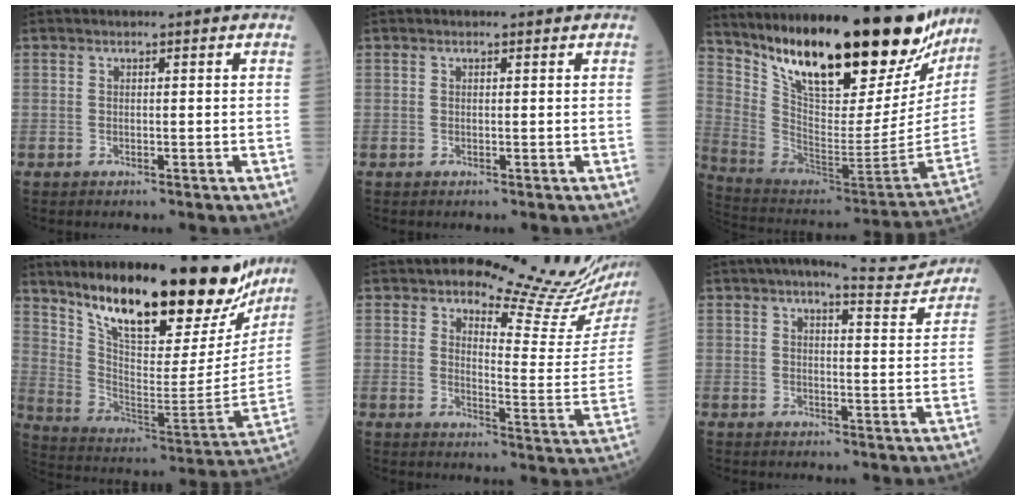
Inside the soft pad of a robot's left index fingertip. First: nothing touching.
{"total": 0.5, "force": [0.4, 0.3, 0.0], "torque": [0.001, 0.005, 0.005]}
{"total": 32.6, "force": [25.0, 7.9, 19.3], "torque": [-0.315, -0.061, 0.376]}
{"total": 28.4, "force": [22.3, 7.3, 16.1], "torque": [-0.254, -0.038, 0.330]}
{"total": 18.4, "force": [16.9, 1.6, 7.1], "torque": [-0.094, -0.083, 0.199]}
{"total": 10.2, "force": [9.4, 1.1, 3.8], "torque": [-0.055, 0.001, 0.117]}